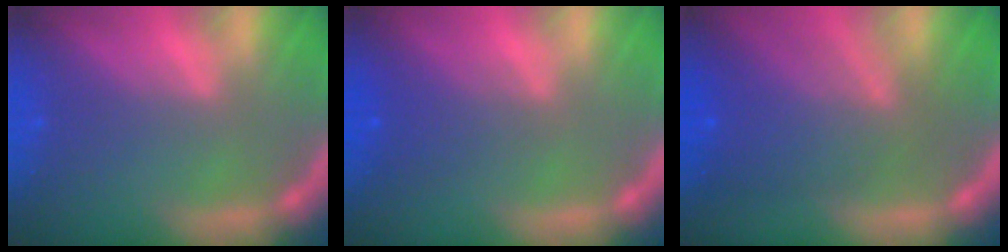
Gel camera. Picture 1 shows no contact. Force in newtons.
{"total": 2.5}
{"total": 7.0}